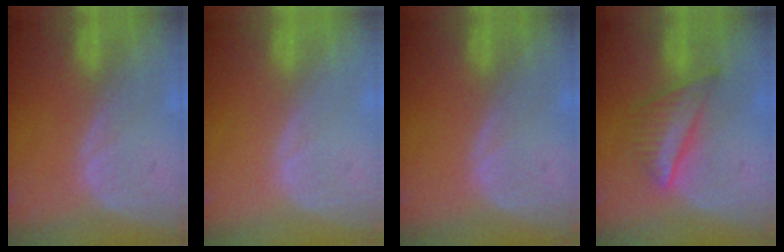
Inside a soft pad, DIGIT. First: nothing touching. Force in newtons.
{"total": 0.0}
{"total": 0.0}
{"total": 6.2, "press": 5.9, "slide": 2.0}